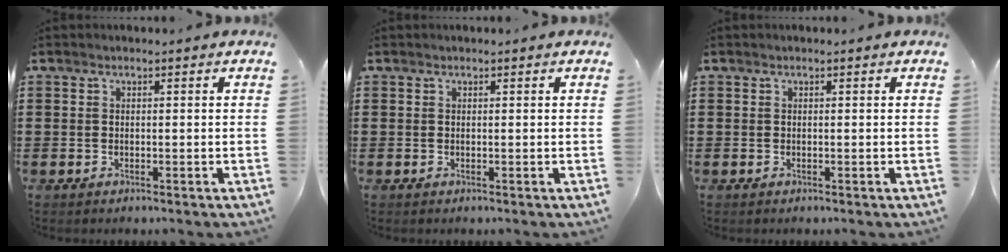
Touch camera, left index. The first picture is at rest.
{"total": 0.0}
{"total": 0.0}